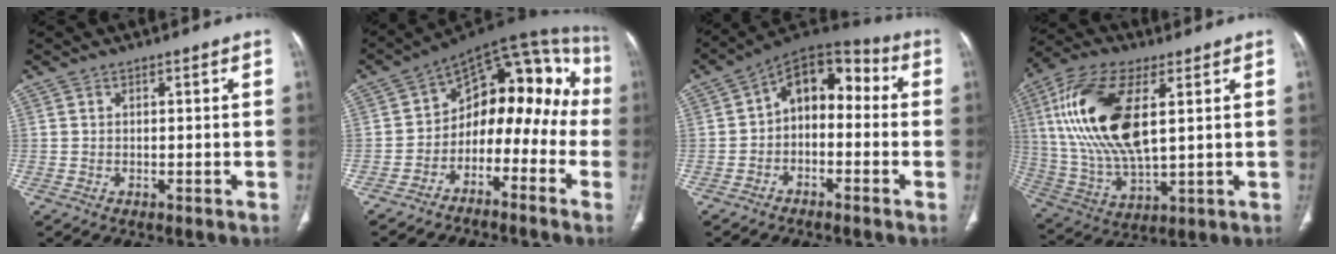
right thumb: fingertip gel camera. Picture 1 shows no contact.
{"total": 17.1, "force": [-5.1, 11.3, 11.8], "torque": [-0.102, 0.115, -0.090]}
{"total": 11.2, "force": [-0.6, 7.5, 8.3], "torque": [-0.087, 0.051, -0.028]}
{"total": 20.6, "force": [4.8, 9.3, 17.7], "torque": [-0.369, -0.011, 0.094]}